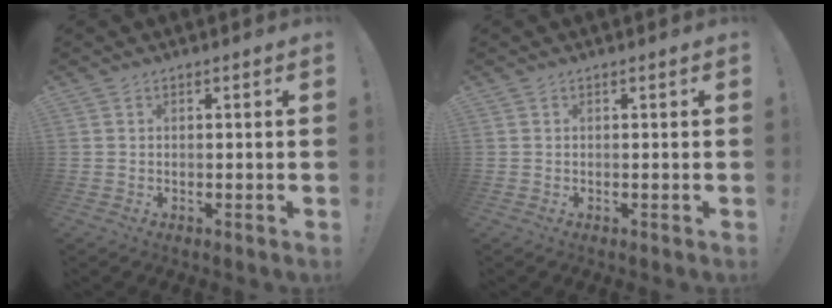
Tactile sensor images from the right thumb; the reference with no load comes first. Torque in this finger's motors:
{"motor_torque": [0.00, 0.00, 0.00, 0.00, 0.00]}